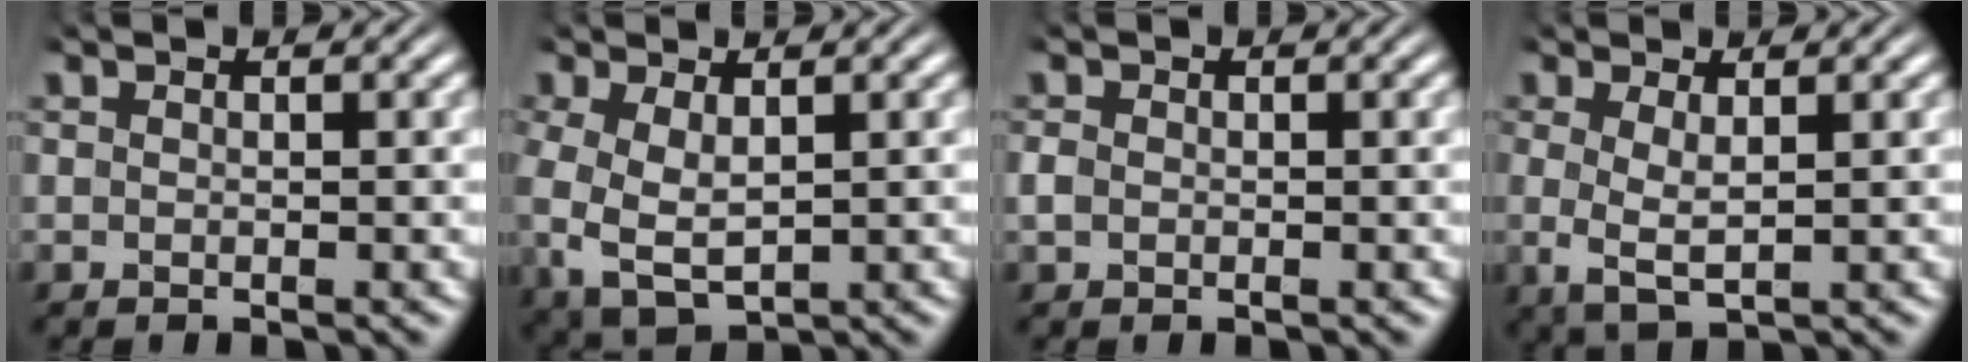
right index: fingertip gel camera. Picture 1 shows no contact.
{"total": 6.3, "force": [-0.9, 4.9, 3.8], "torque": [-0.116, -0.028, 0.001]}
{"total": 1.2, "force": [-0.4, 0.9, 0.5], "torque": [-0.023, -0.007, -0.003]}
{"total": 3.7, "force": [-0.1, 2.2, 3.0], "torque": [-0.075, -0.019, 0.009]}